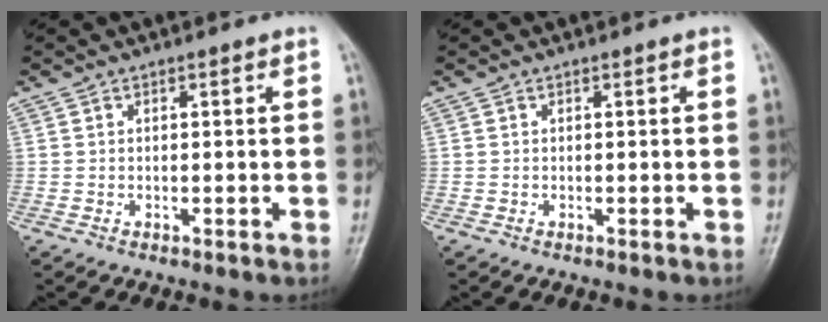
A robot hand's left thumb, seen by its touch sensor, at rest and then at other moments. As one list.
[{"total": 0.0}]